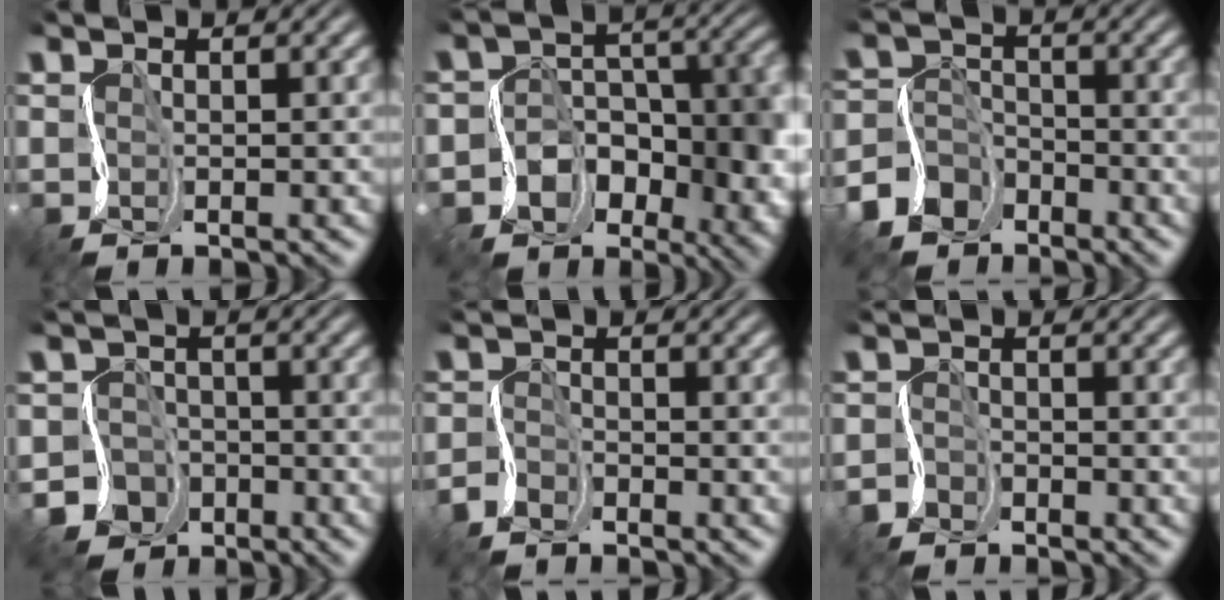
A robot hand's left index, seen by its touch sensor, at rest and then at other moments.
{"total": 6.7, "force": [-1.9, 5.3, 3.7], "torque": [-0.040, -0.004, -0.036]}
{"total": 5.3, "force": [-3.8, 3.6, 0.9], "torque": [-0.010, 0.000, -0.079]}
{"total": 4.7, "force": [-2.8, 3.8, 0.2], "torque": [0.017, 0.002, -0.053]}
{"total": 1.7, "force": [-1.5, 0.7, 0.2], "torque": [-0.008, 0.001, -0.041]}
{"total": 1.4, "force": [-1.3, 0.7, -0.2], "torque": [0.002, 0.002, -0.032]}